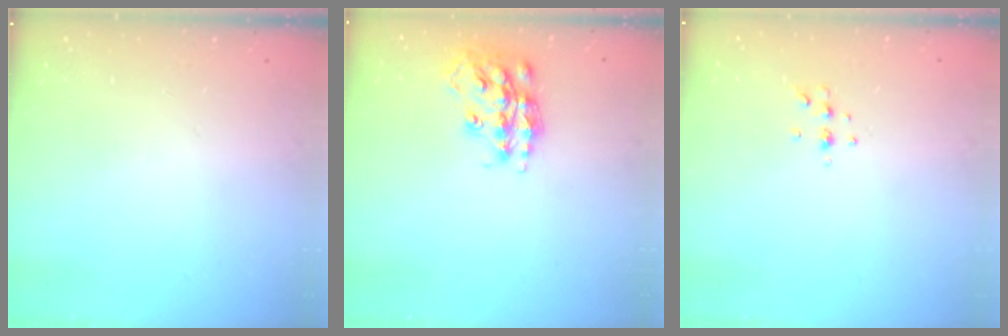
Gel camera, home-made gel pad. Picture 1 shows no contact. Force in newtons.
{"total": 15.9, "press": 15.8, "slide": 1.0}
{"total": 3.8, "press": 3.8, "slide": 0.7}